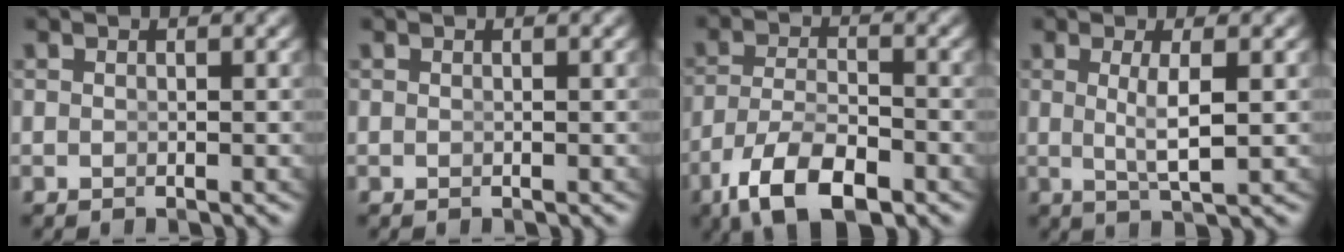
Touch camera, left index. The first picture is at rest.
{"total": 0.0}
{"total": 7.5, "force": [-4.7, 3.0, 5.0], "torque": [-0.089, -0.029, -0.060]}
{"total": 3.0, "force": [0.0, -0.2, 3.0], "torque": [-0.060, -0.018, 0.014]}